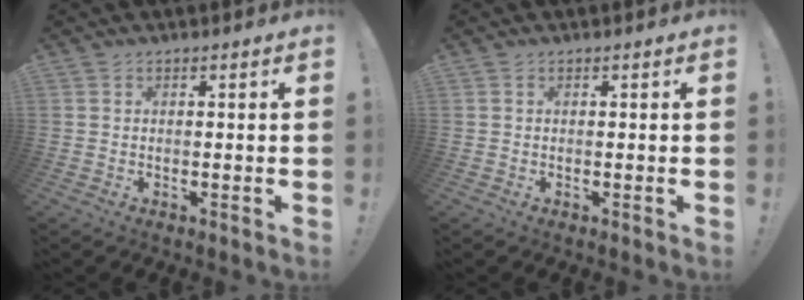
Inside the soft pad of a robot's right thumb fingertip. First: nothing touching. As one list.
[{"total": 0.0}]